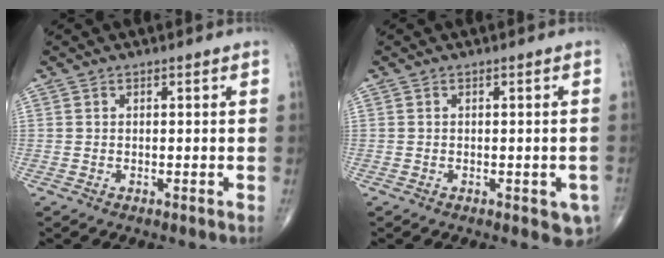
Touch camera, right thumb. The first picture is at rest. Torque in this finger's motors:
{"motor_torque": [0.75, 0.49, 0.21, -0.27, 0.06]}